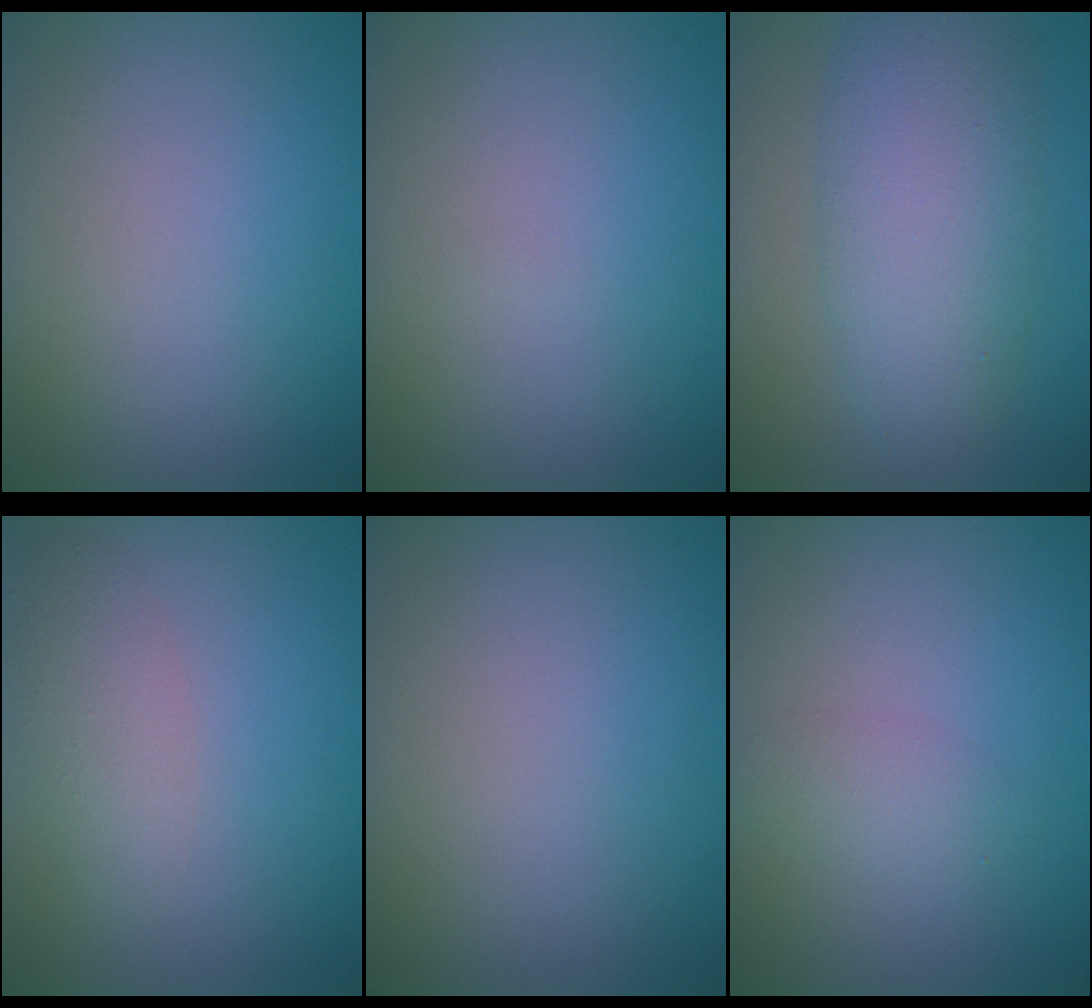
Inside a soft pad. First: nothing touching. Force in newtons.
{"total": 0.0}
{"total": 7.6, "press": 7.6, "slide": 0.1}
{"total": 2.7, "press": 2.7, "slide": 0.1}
{"total": 0.0}
{"total": 1.6, "press": 1.6, "slide": 0.1}